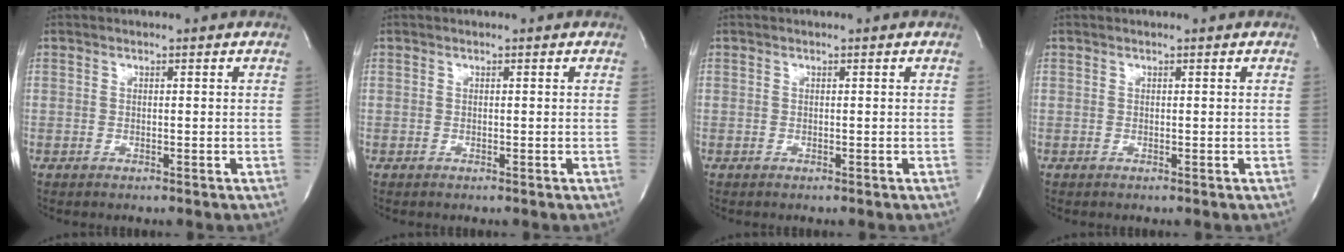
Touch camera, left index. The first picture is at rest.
{"total": 0.0}
{"total": 0.0}
{"total": 0.0}